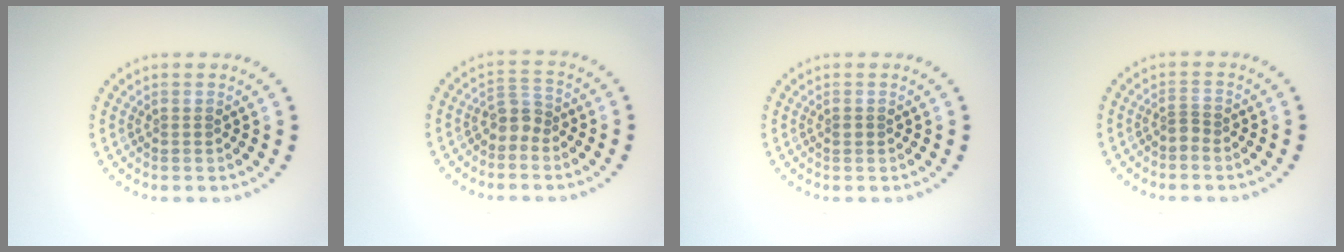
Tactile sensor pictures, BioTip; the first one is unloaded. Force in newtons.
{"total": 2.1, "press": 1.7, "slide": 1.2}
{"total": 0.6, "press": 0.6, "slide": 0.1}
{"total": 0.8, "press": 0.4, "slide": 0.7}